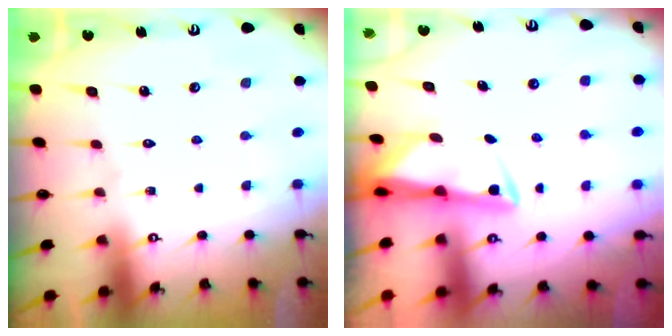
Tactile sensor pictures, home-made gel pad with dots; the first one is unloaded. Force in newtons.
{"total": 3.0, "press": 2.9, "slide": 0.5}